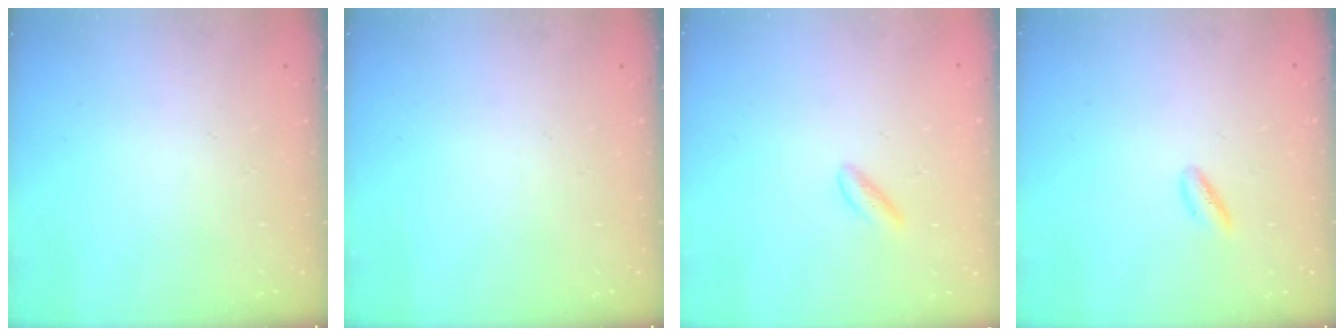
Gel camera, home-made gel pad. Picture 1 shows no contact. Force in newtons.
{"total": 0.0}
{"total": 2.2, "press": 2.0, "slide": 0.9}
{"total": 3.1, "press": 3.0, "slide": 0.9}